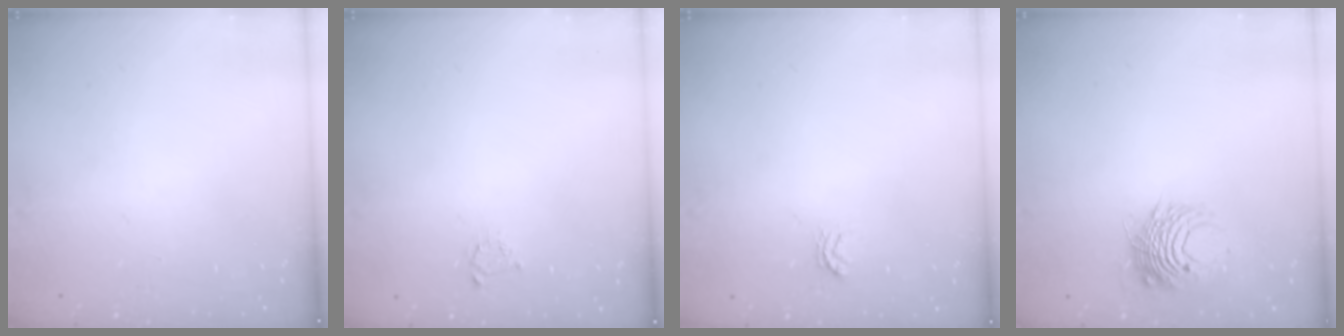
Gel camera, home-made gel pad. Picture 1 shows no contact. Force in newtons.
{"total": 2.6, "press": 2.5, "slide": 0.4}
{"total": 3.0, "press": 3.0, "slide": 0.4}
{"total": 8.3, "press": 8.2, "slide": 0.3}